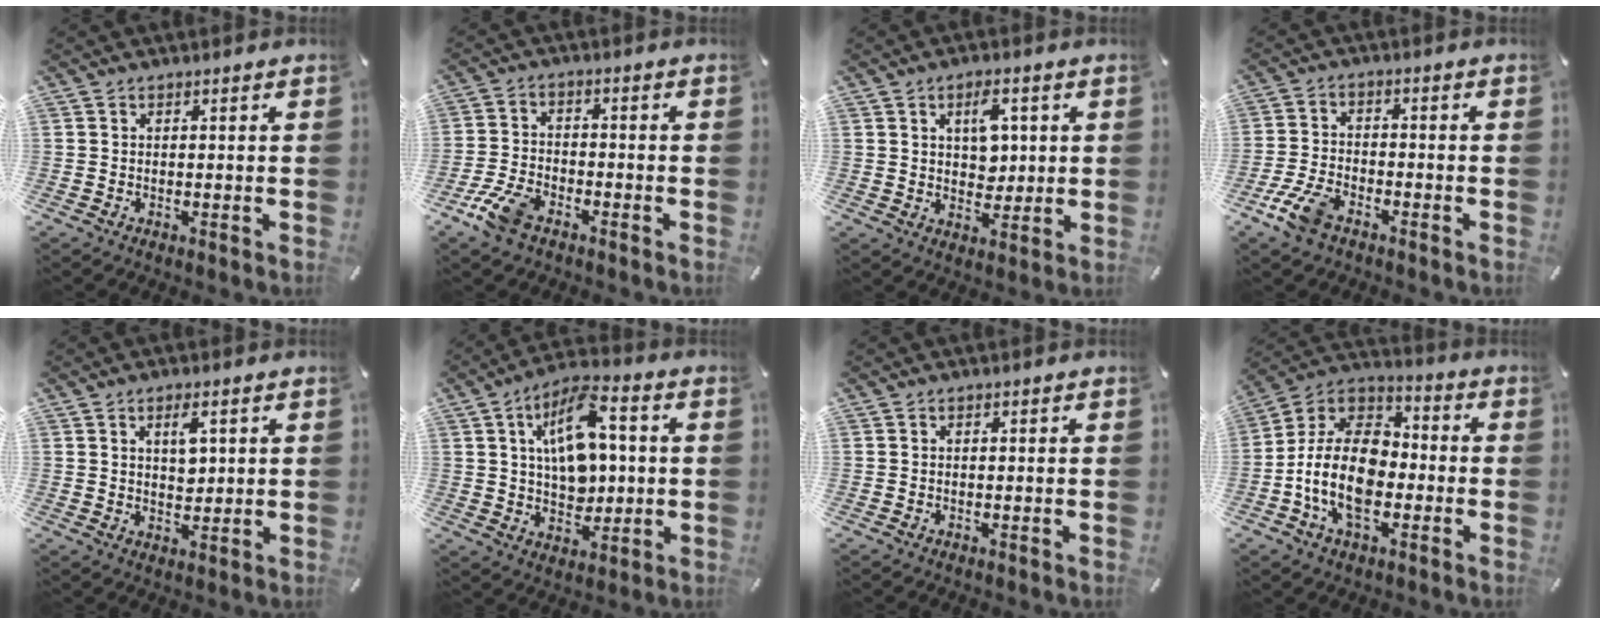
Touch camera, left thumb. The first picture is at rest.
{"total": 7.8, "force": [-4.9, 4.1, 4.4], "torque": [-0.102, 0.016, -0.094]}
{"total": 6.5, "force": [2.0, 4.7, 4.0], "torque": [-0.042, -0.008, 0.027]}
{"total": 7.6, "force": [-4.7, 3.9, 4.5], "torque": [-0.112, 0.010, -0.092]}
{"total": 4.6, "force": [1.8, 2.6, 3.4], "torque": [-0.041, -0.006, 0.024]}
{"total": 13.8, "force": [2.6, 8.9, 10.2], "torque": [-0.184, 0.004, 0.046]}
{"total": 0.0}
{"total": 16.5, "force": [-5.3, 10.8, 11.4], "torque": [-0.259, 0.016, -0.104]}